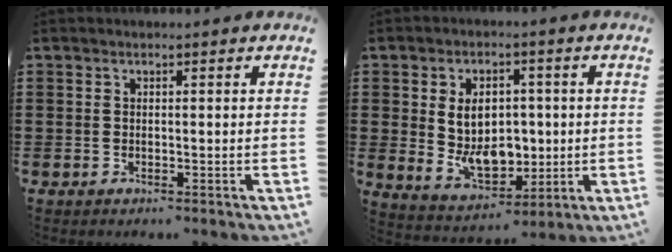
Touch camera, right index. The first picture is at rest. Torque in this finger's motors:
{"motor_torque": [2.14, 0.00, 0.61, 0.21]}